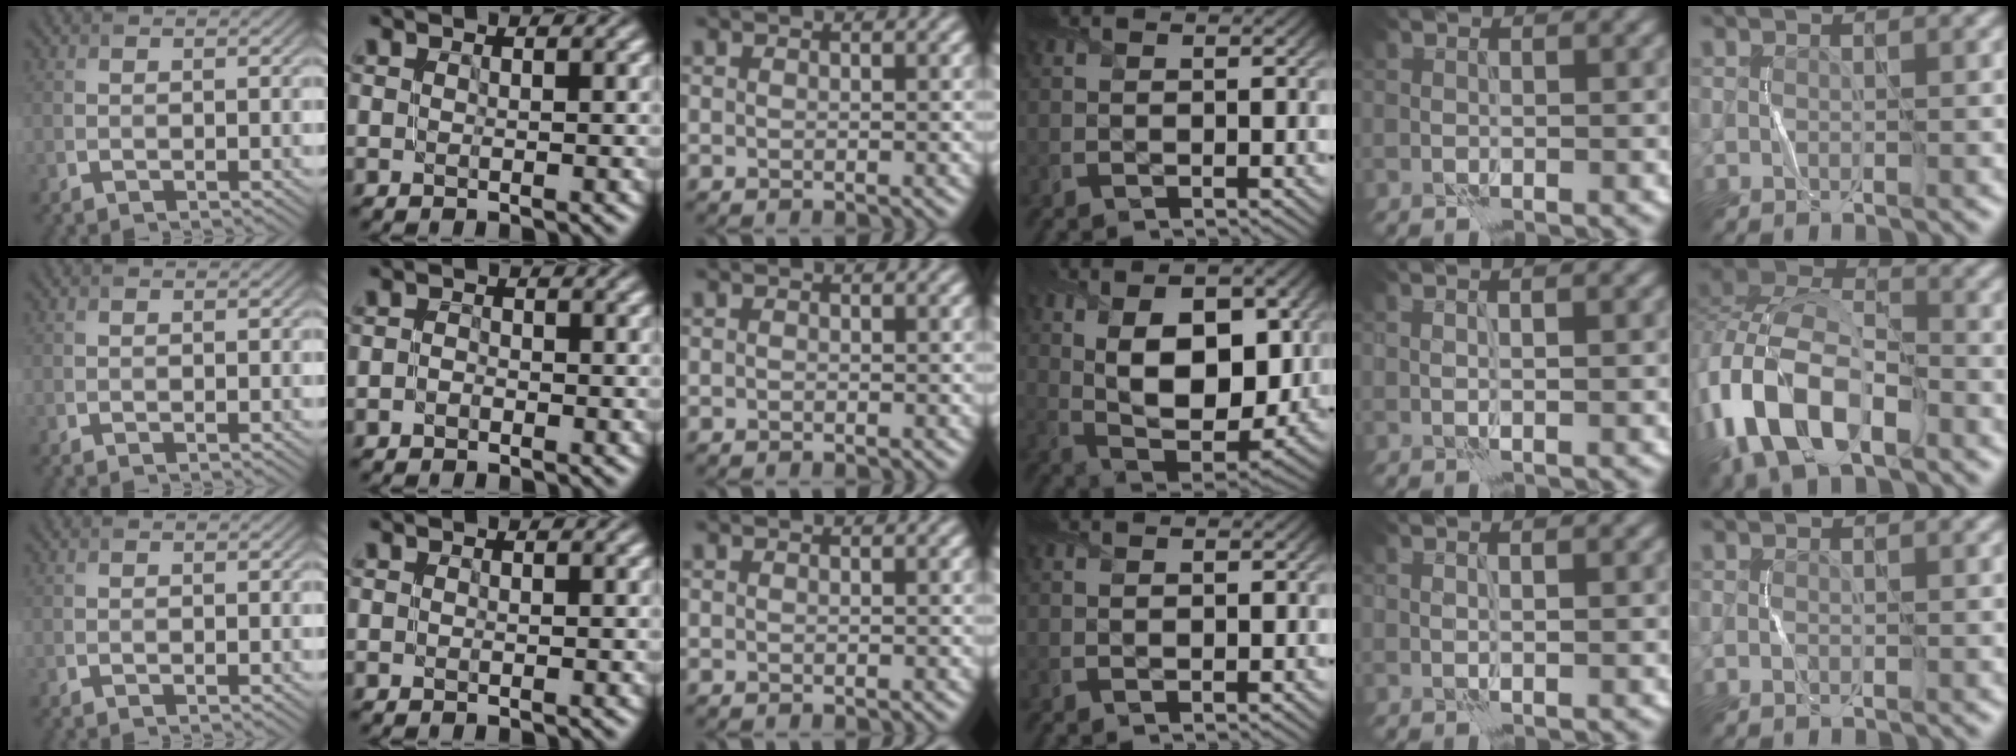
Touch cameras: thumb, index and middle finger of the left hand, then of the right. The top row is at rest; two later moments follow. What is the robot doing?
{"motion": "fold", "object": "scarf"}